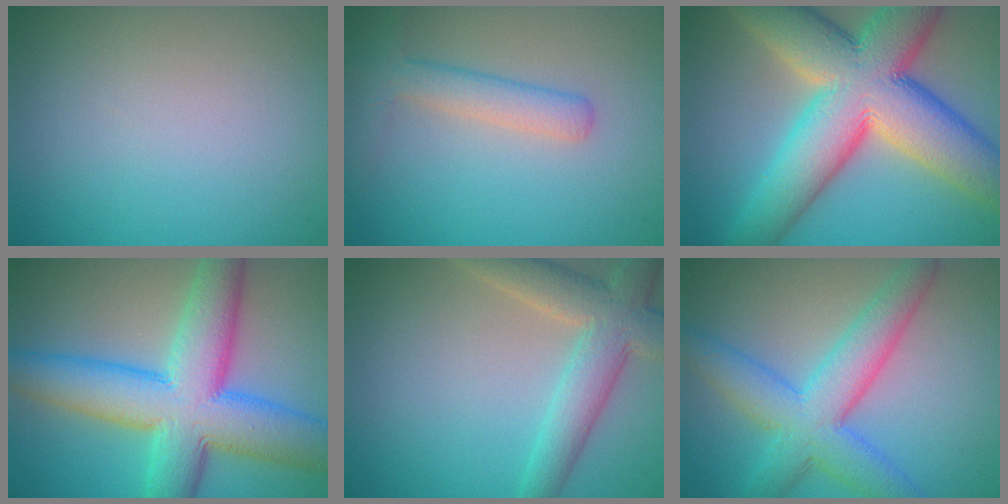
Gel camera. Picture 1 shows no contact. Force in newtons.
{"total": 2.3, "press": 2.3, "slide": 0.1}
{"total": 14.1, "press": 14.1, "slide": 0.6}
{"total": 11.1, "press": 11.1, "slide": 0.1}
{"total": 5.6, "press": 5.6, "slide": 0.6}
{"total": 6.7, "press": 6.7, "slide": 0.1}